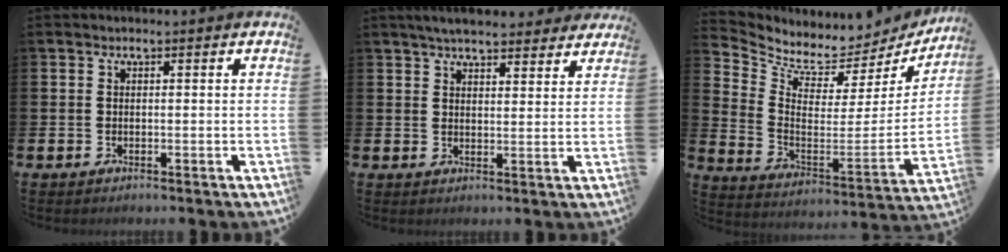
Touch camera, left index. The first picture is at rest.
{"total": 4.9, "force": [4.6, 0.9, 1.2], "torque": [-0.034, -0.016, 0.084]}
{"total": 6.5, "force": [6.0, 2.3, 1.1], "torque": [-0.061, -0.059, 0.098]}